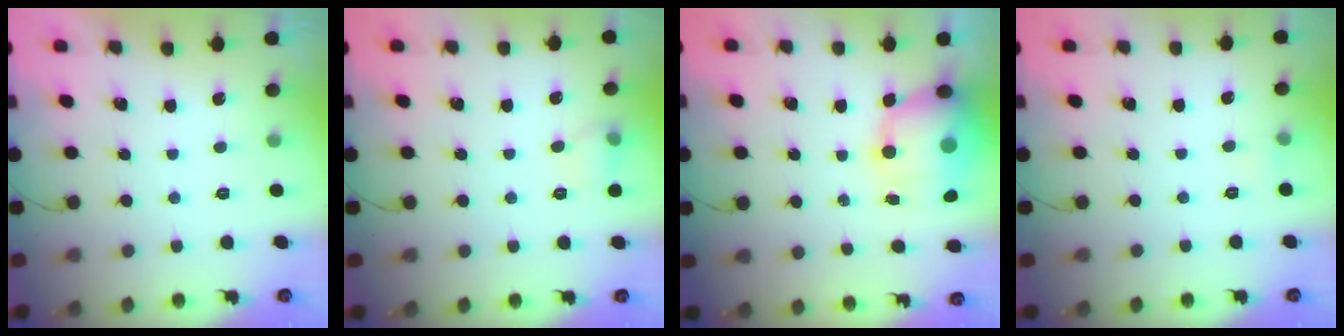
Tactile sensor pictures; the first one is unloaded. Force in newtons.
{"total": 6.9, "press": 6.5, "slide": 2.1}
{"total": 13.7, "press": 13.3, "slide": 3.2}
{"total": 3.2, "press": 2.9, "slide": 1.3}